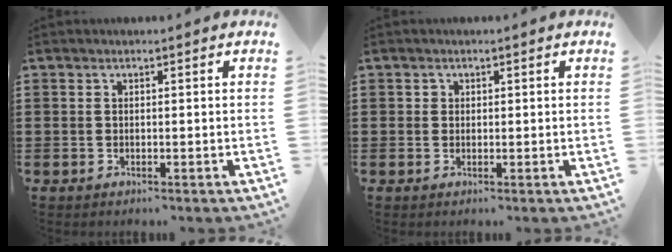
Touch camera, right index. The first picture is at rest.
{"total": 0.7, "force": [0.2, 0.6, 0.1], "torque": [-0.003, 0.006, 0.003]}